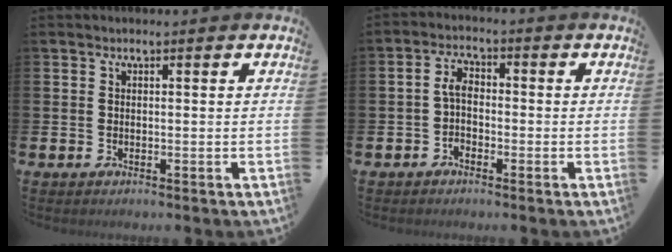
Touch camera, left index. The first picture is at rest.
{"total": 3.1, "force": [-0.8, 1.8, 2.4], "torque": [-0.041, 0.008, -0.019]}